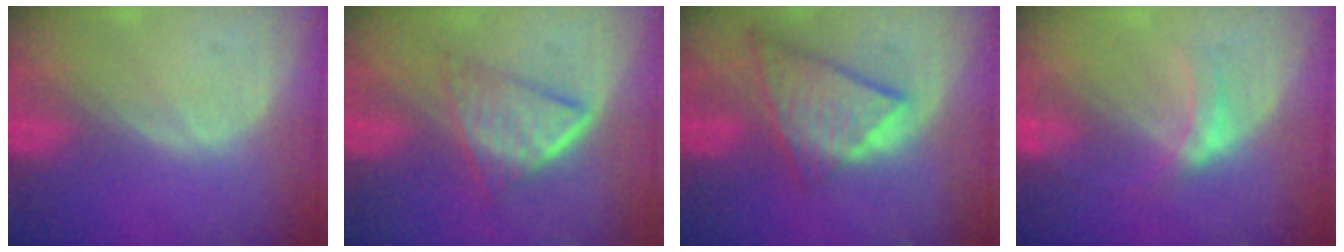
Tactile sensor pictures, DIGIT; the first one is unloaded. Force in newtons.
{"total": 6.4, "press": 5.5, "slide": 3.4}
{"total": 9.0, "press": 7.8, "slide": 4.3}
{"total": 3.7, "press": 3.3, "slide": 1.7}